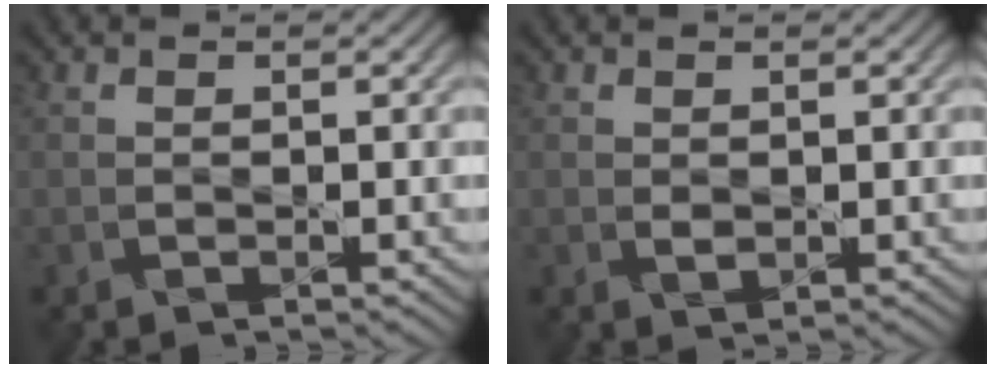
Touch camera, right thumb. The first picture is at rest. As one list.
[{"total": 1.0, "force": [0.3, 0.6, 0.8], "torque": [-0.017, 0.000, 0.007]}]